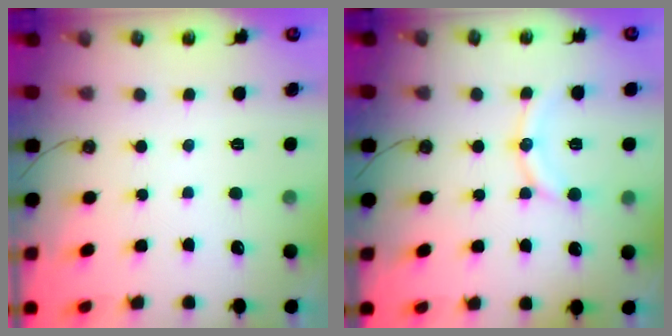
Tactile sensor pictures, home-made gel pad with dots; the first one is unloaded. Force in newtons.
{"total": 10.6, "press": 10.2, "slide": 2.8}